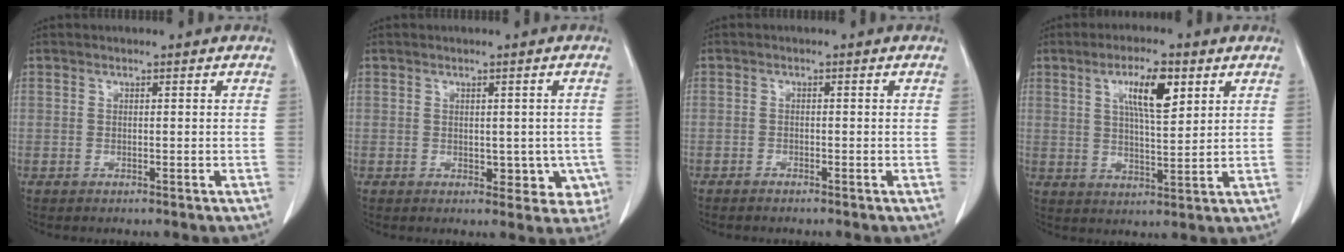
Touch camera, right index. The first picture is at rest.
{"total": 5.3, "force": [-0.7, 3.5, 3.9], "torque": [-0.019, 0.005, -0.001]}
{"total": 0.8, "force": [-0.7, 0.1, 0.1], "torque": [-0.006, 0.000, -0.012]}
{"total": 8.0, "force": [3.5, 1.8, 6.9], "torque": [-0.123, 0.001, 0.060]}